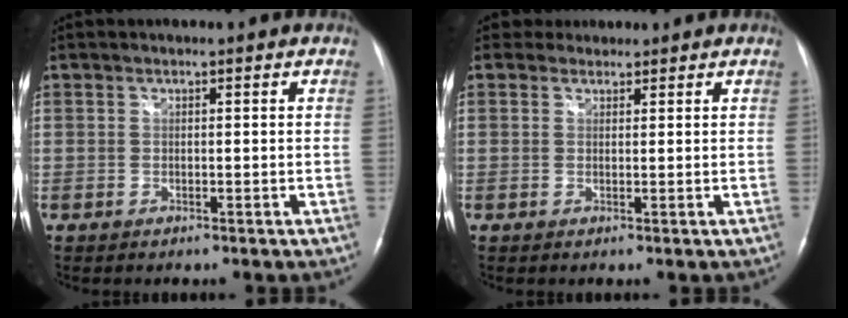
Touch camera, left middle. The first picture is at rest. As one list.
[{"total": 2.2, "force": [1.9, 1.0, -0.5], "torque": [0.014, 0.013, 0.028]}]